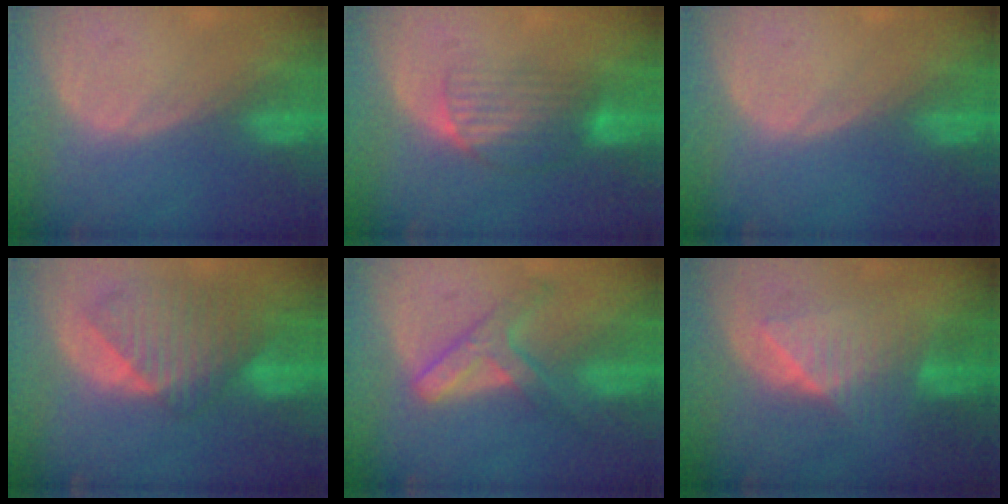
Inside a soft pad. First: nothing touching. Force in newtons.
{"total": 6.6, "press": 5.6, "slide": 3.4}
{"total": 0.0}
{"total": 9.2, "press": 8.2, "slide": 4.0}
{"total": 6.6, "press": 5.8, "slide": 3.3}
{"total": 6.4, "press": 6.3, "slide": 1.1}